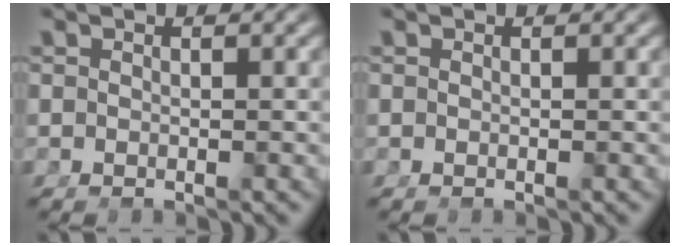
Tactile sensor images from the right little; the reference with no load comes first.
{"total": 0.0}